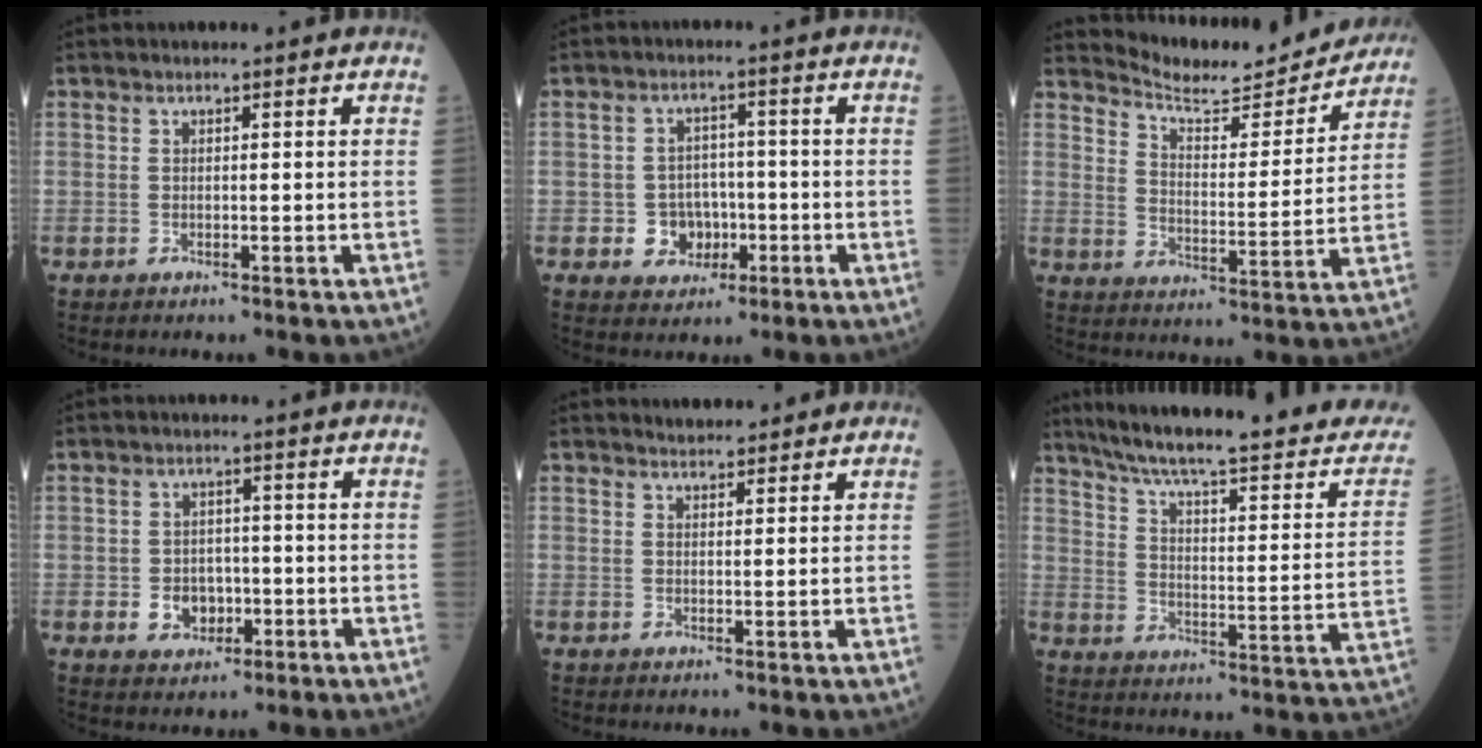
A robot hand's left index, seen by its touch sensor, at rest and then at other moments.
{"total": 5.0, "force": [-1.6, 4.5, 1.7], "torque": [-0.028, 0.008, -0.020]}
{"total": 13.4, "force": [13.1, 1.7, 2.3], "torque": [-0.040, -0.017, 0.186]}
{"total": 4.3, "force": [-1.3, 3.5, 2.3], "torque": [-0.038, 0.005, -0.015]}
{"total": 2.9, "force": [2.7, 0.8, 0.6], "torque": [-0.012, 0.013, 0.042]}
{"total": 25.8, "force": [22.3, 2.3, 12.8], "torque": [-0.194, -0.050, 0.295]}